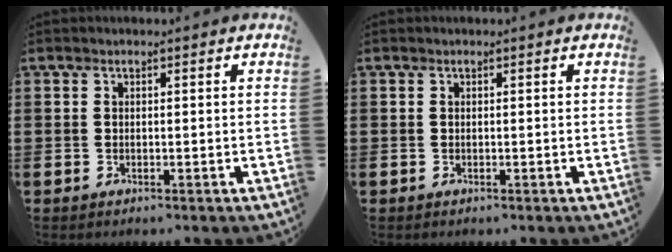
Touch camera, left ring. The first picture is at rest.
{"total": 0.0}